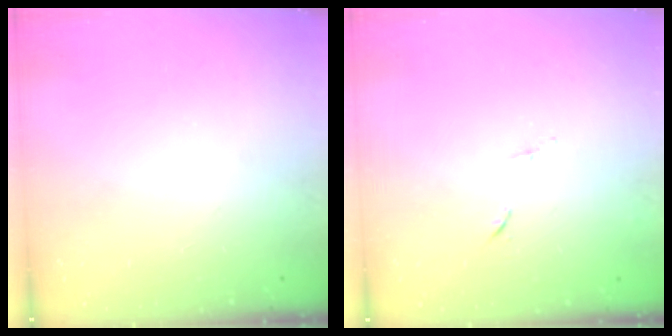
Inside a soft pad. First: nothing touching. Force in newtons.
{"total": 5.4, "press": 5.3, "slide": 0.7}